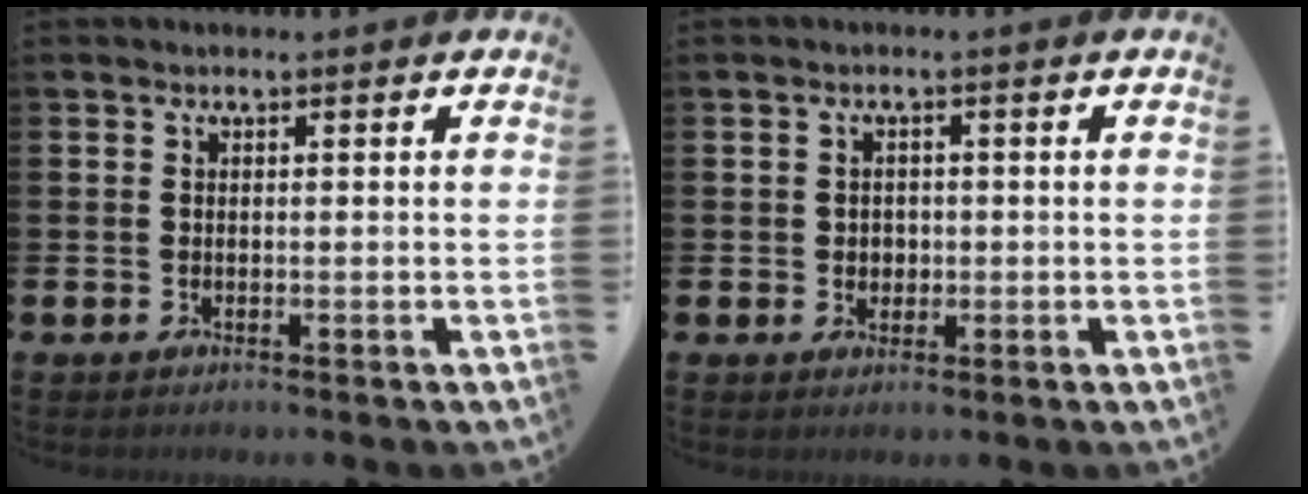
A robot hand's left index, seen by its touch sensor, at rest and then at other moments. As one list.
[{"total": 1.7, "force": [0.2, 1.6, 0.6], "torque": [0.007, 0.000, -0.003]}]